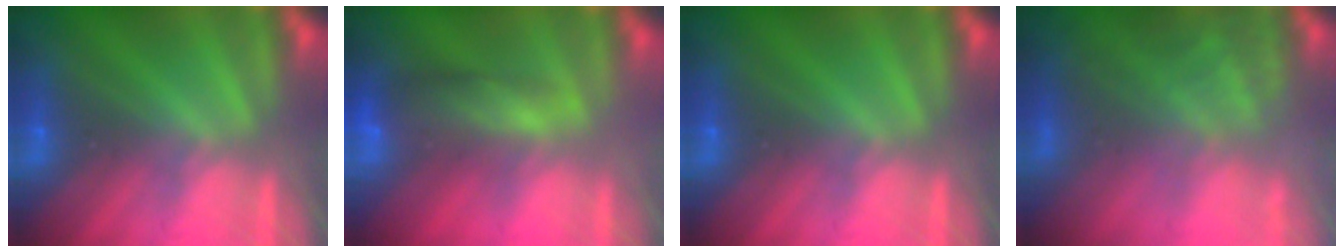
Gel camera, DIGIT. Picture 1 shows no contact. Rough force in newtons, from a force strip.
{"total": 9.6}
{"total": 0.0}
{"total": 7.3}